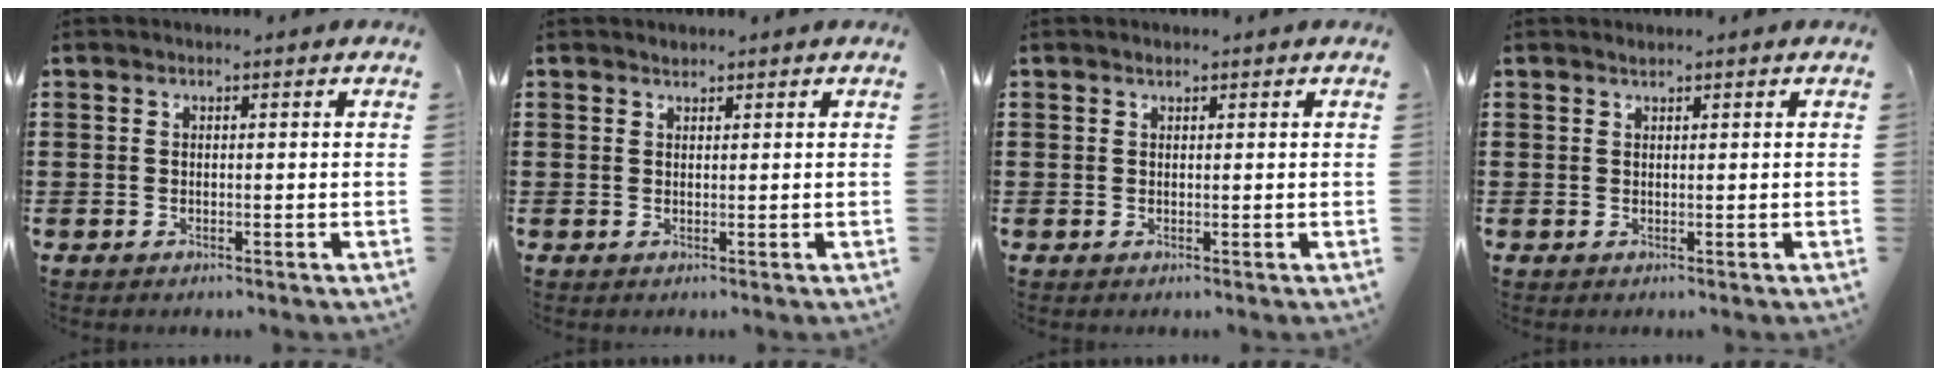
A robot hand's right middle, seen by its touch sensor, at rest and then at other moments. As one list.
[{"total": 0.8, "force": [0.8, 0.3, -0.1], "torque": [-0.001, 0.000, 0.015]}, {"total": 0.6, "force": [0.5, 0.3, 0.0], "torque": [-0.002, -0.001, 0.009]}, {"total": 0.6, "force": [0.5, 0.2, 0.0], "torque": [-0.002, 0.000, 0.011]}]